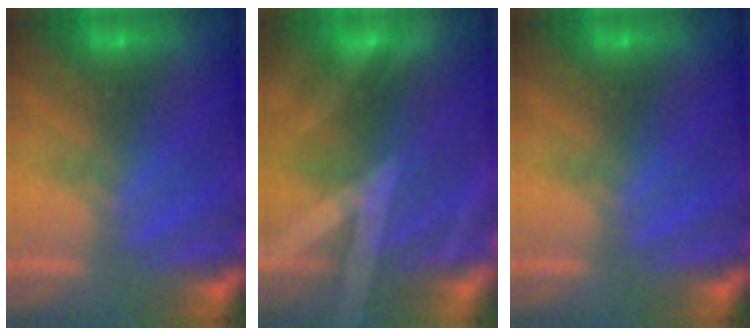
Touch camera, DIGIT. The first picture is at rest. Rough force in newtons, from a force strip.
{"total": 3.3}
{"total": 0.0}